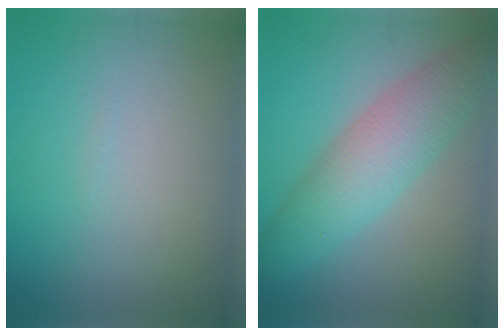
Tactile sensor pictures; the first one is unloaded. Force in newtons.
{"total": 5.9, "press": 5.9, "slide": 0.0}